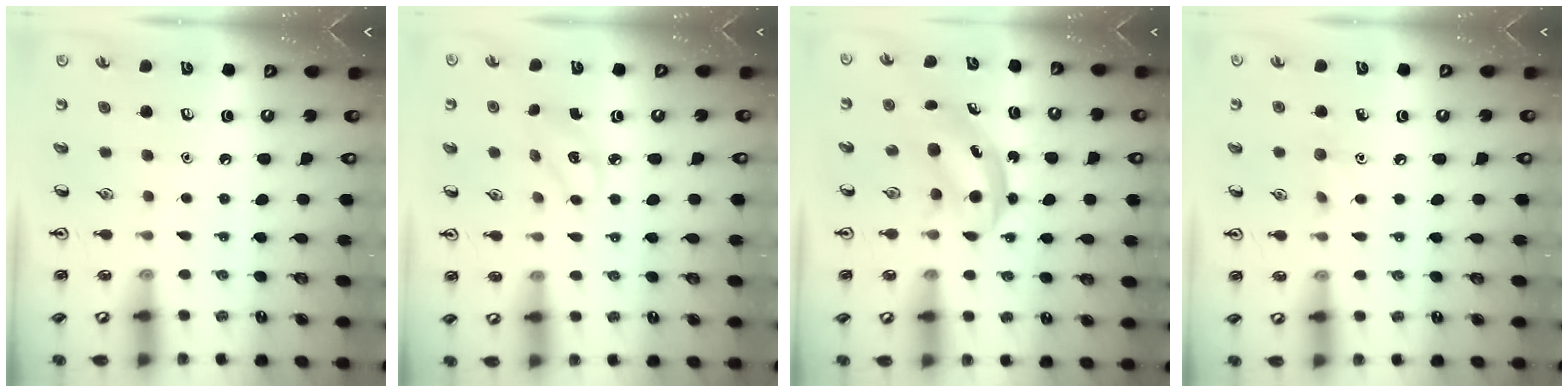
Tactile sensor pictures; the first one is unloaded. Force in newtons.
{"total": 2.8, "press": 2.7, "slide": 0.8}
{"total": 5.3, "press": 5.2, "slide": 0.9}
{"total": 5.4, "press": 5.3, "slide": 1.1}